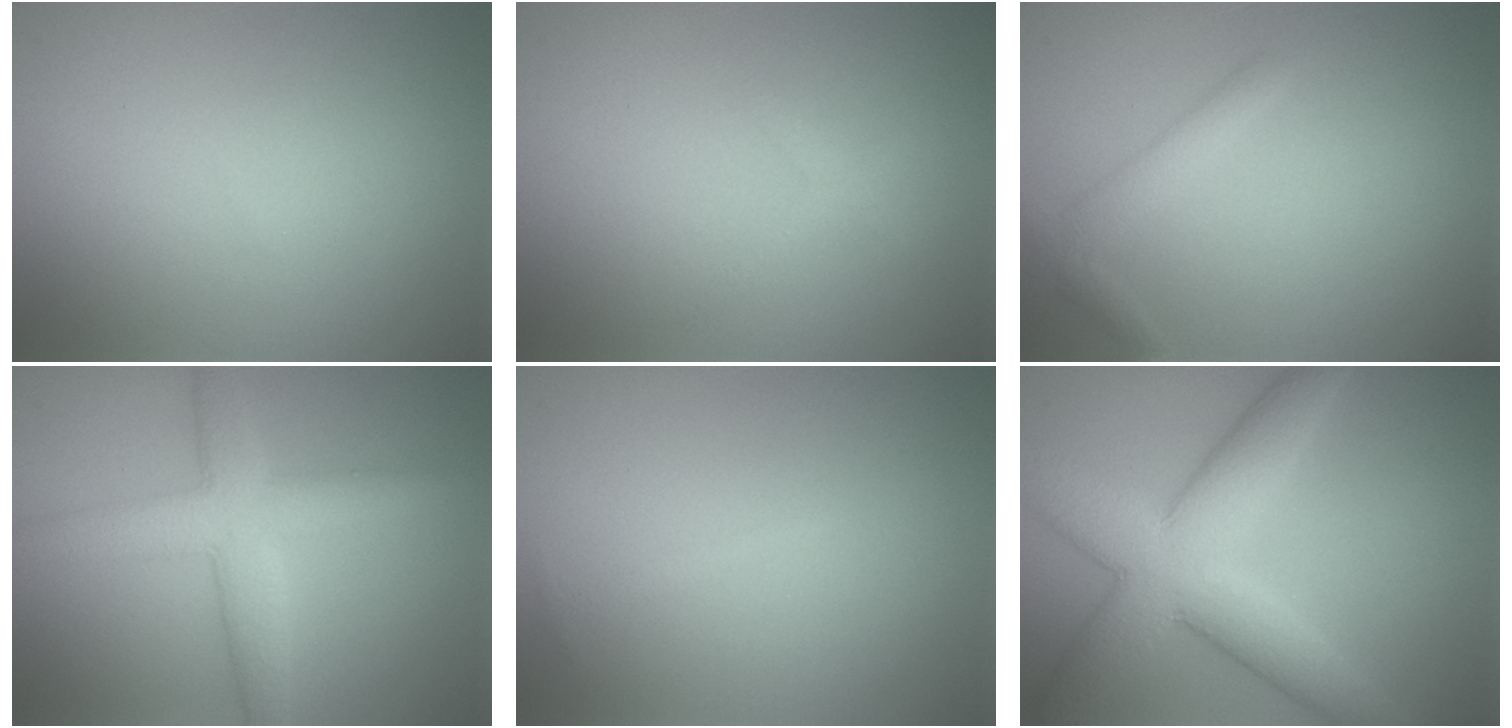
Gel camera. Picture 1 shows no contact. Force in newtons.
{"total": 1.1, "press": 1.1, "slide": 0.0}
{"total": 2.0, "press": 2.0, "slide": 0.1}
{"total": 5.4, "press": 5.4, "slide": 0.0}
{"total": 0.7, "press": 0.7, "slide": 0.1}
{"total": 8.8, "press": 8.8, "slide": 0.3}